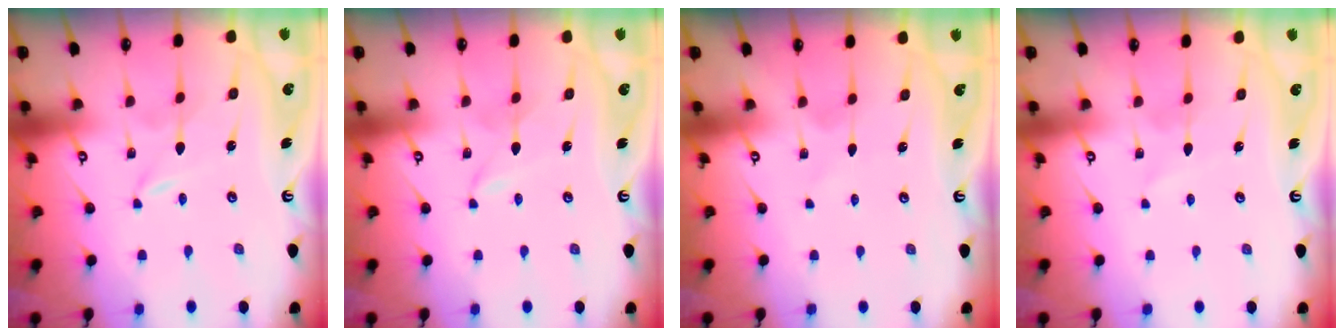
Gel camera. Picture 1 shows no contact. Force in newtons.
{"total": 1.3, "press": 1.3, "slide": 0.1}
{"total": 1.0, "press": 1.0, "slide": 0.1}
{"total": 2.6, "press": 2.6, "slide": 0.3}